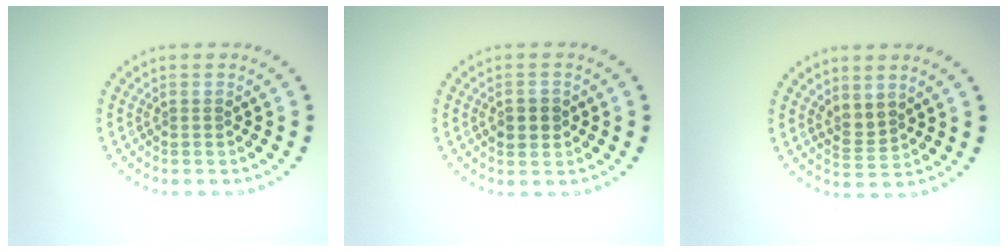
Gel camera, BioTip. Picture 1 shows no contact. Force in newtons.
{"total": 2.1, "press": 2.1, "slide": 0.5}
{"total": 1.8, "press": 1.5, "slide": 1.0}